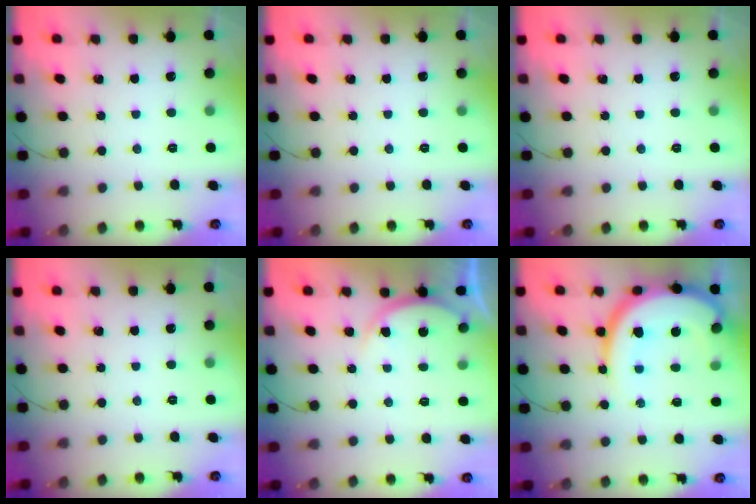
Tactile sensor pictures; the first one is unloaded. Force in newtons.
{"total": 0.0}
{"total": 0.0}
{"total": 0.0}
{"total": 5.3, "press": 5.2, "slide": 0.8}
{"total": 16.9, "press": 16.9, "slide": 1.5}